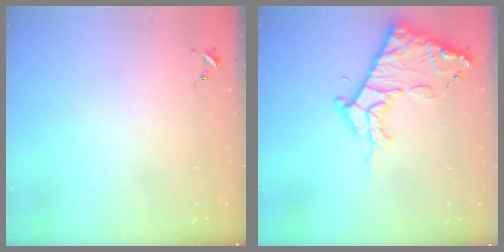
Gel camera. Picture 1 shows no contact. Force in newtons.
{"total": 14.9, "press": 14.8, "slide": 1.3}